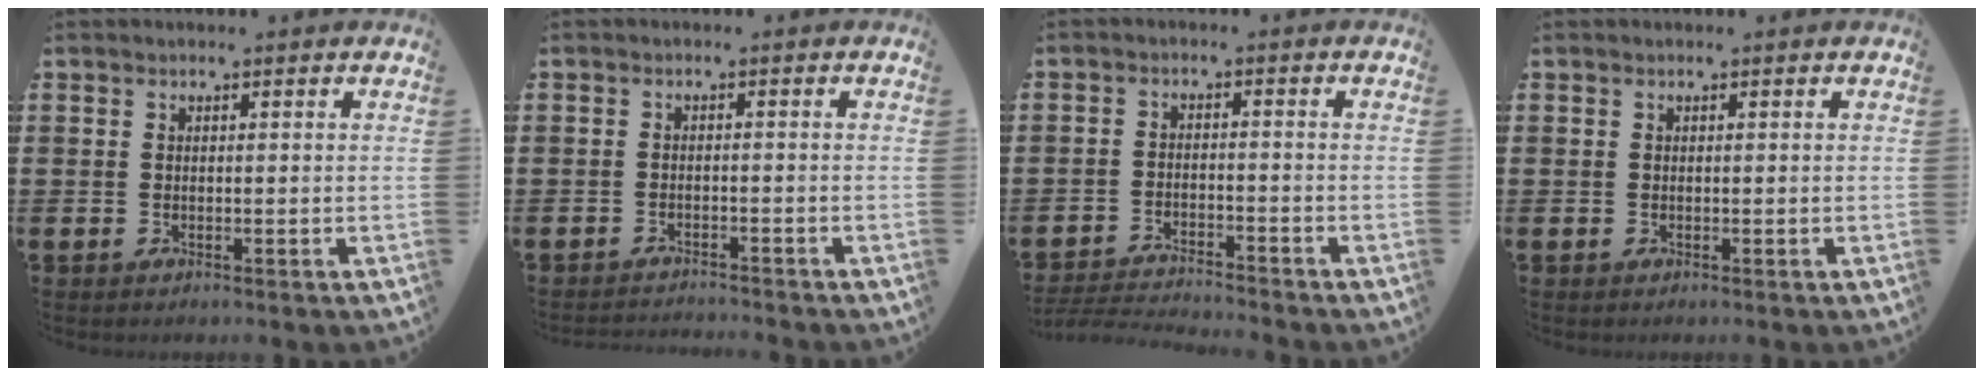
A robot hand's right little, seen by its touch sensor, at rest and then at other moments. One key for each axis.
{"total": 1.3, "fx": -1.3, "fy": -0.1, "fz": -0.2, "tx": -0.001, "ty": 0.005, "tz": -0.026}
{"total": 2.8, "fx": -2.8, "fy": -0.1, "fz": 0.1, "tx": -0.003, "ty": 0.003, "tz": -0.059}
{"total": 0.0}